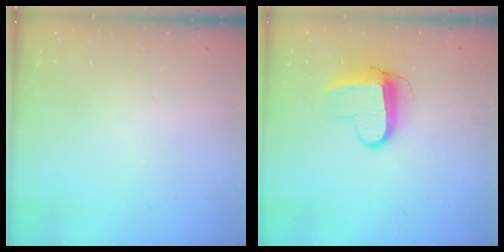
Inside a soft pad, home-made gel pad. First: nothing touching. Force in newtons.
{"total": 8.9, "press": 8.8, "slide": 1.0}